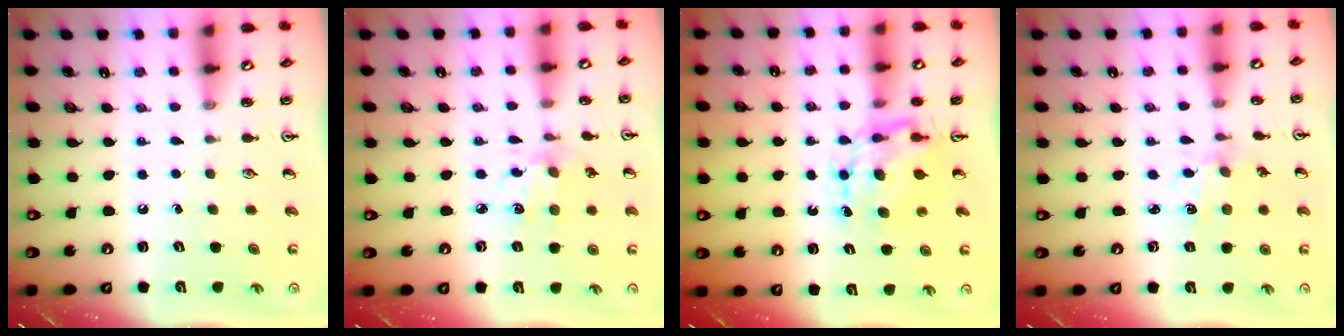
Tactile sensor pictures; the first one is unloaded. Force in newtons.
{"total": 4.8, "press": 4.6, "slide": 1.5}
{"total": 7.9, "press": 7.9, "slide": 0.6}
{"total": 2.0, "press": 2.0, "slide": 0.2}